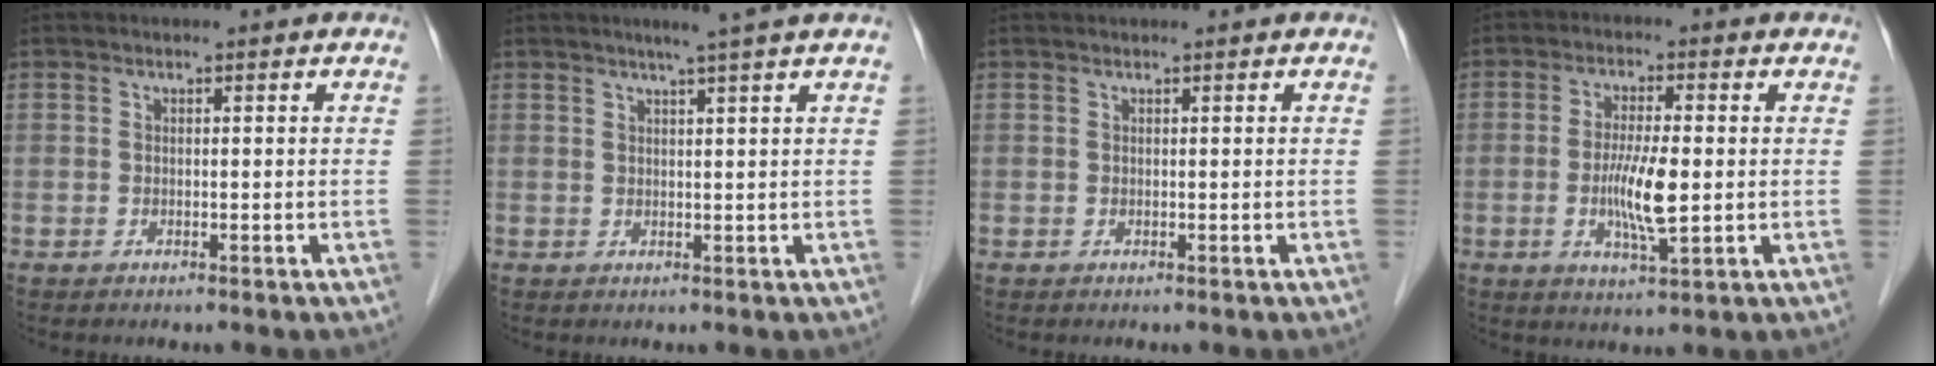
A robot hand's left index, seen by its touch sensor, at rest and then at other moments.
{"total": 4.0, "force": [2.9, -1.1, 2.4], "torque": [-0.029, -0.001, 0.043]}
{"total": 0.8, "force": [0.8, 0.1, 0.2], "torque": [0.004, 0.014, 0.016]}
{"total": 6.8, "force": [-0.8, 1.1, 6.7], "torque": [-0.128, -0.013, -0.015]}